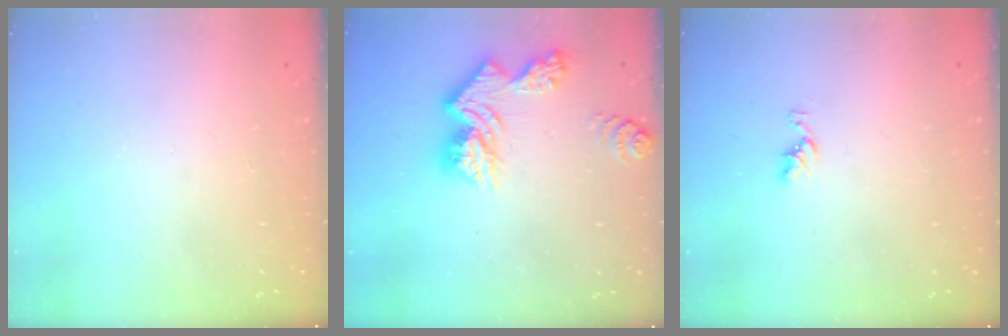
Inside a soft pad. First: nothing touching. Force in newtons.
{"total": 13.2, "press": 13.2, "slide": 1.1}
{"total": 3.9, "press": 3.9, "slide": 0.5}